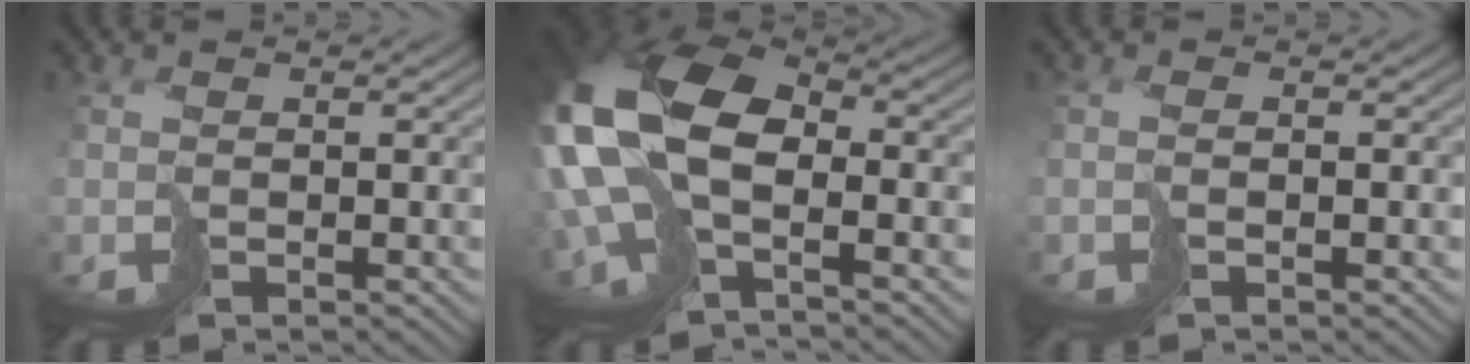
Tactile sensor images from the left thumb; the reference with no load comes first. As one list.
[{"total": 16.8, "force": [-0.2, 10.0, 13.5], "torque": [-0.323, -0.025, 0.026]}, {"total": 1.6, "force": [-0.4, 0.4, 1.5], "torque": [-0.028, -0.002, -0.010]}]